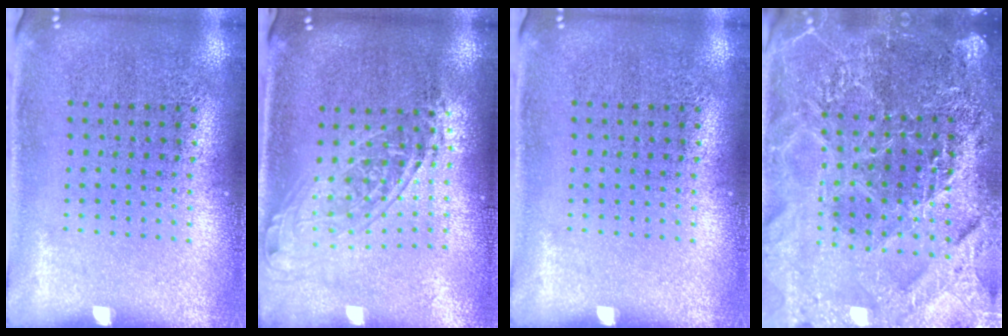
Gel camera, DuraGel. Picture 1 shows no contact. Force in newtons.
{"total": 1.5, "press": 1.2, "slide": 0.9}
{"total": 0.0}
{"total": 5.5, "press": 4.9, "slide": 2.5}